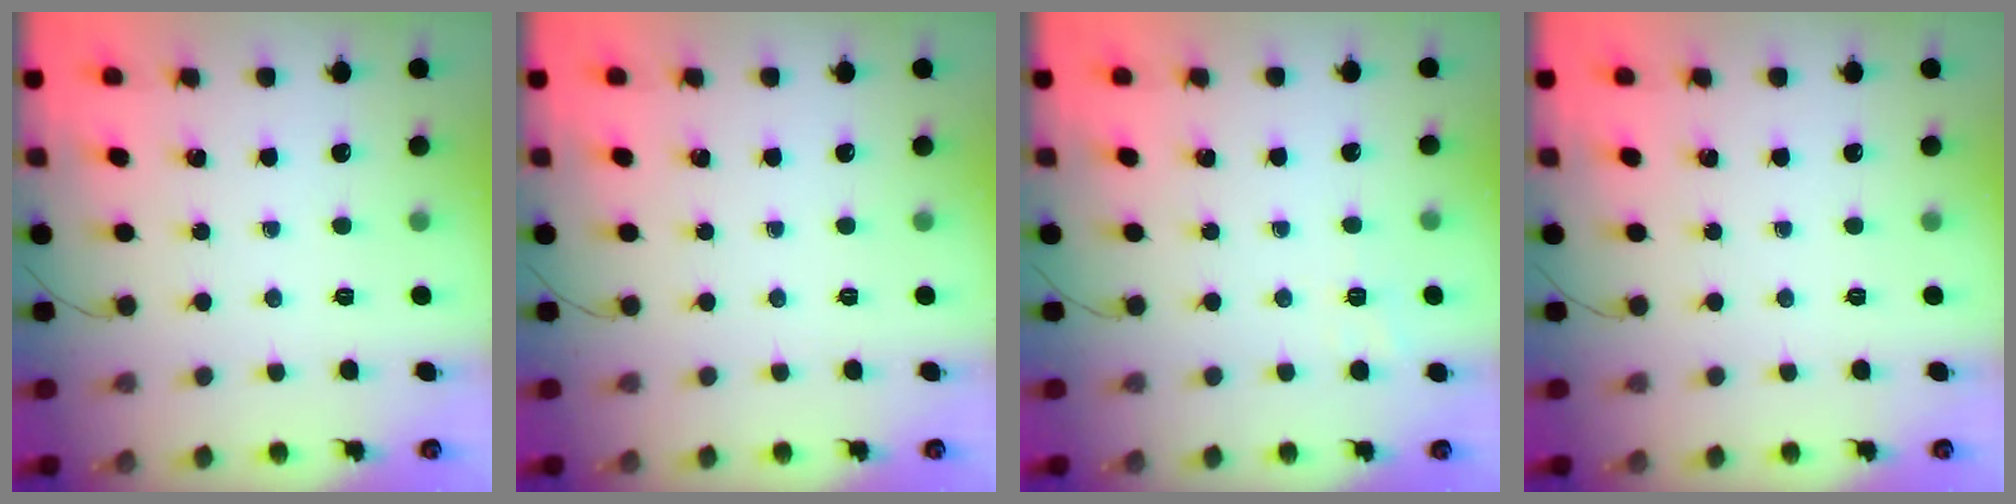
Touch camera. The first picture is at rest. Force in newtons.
{"total": 0.0}
{"total": 2.8, "press": 2.2, "slide": 1.8}
{"total": 0.0}